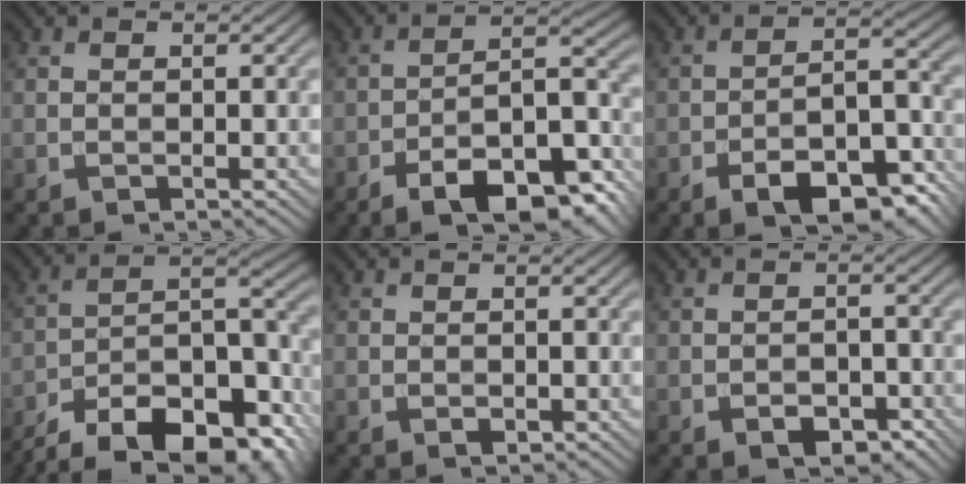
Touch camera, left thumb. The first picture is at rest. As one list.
[{"total": 14.4, "force": [-9.9, 4.4, 9.4], "torque": [-0.144, 0.002, -0.157]}, {"total": 11.4, "force": [-7.0, 4.2, 8.0], "torque": [-0.118, 0.003, -0.114]}, {"total": 16.9, "force": [-13.2, 5.6, 9.1], "torque": [-0.169, -0.003, -0.204]}, {"total": 0.7, "force": [-0.2, 0.4, 0.5], "torque": [-0.004, 0.000, -0.001]}, {"total": 4.0, "force": [-2.2, 2.3, 2.4], "torque": [-0.032, -0.002, -0.032]}]